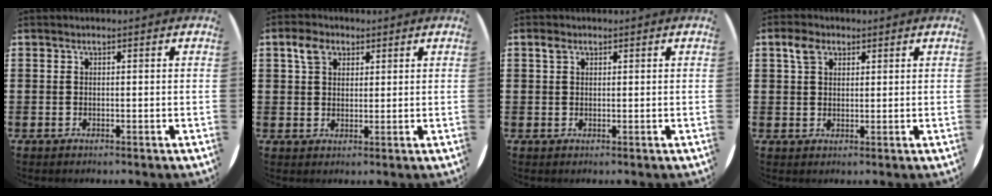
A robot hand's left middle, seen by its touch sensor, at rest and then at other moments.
{"total": 3.5, "force": [2.1, 2.3, 1.6], "torque": [-0.022, 0.001, 0.036]}
{"total": 1.1, "force": [0.6, 0.8, 0.4], "torque": [0.005, -0.003, 0.009]}
{"total": 3.0, "force": [1.8, 1.9, 1.4], "torque": [-0.025, 0.003, 0.033]}